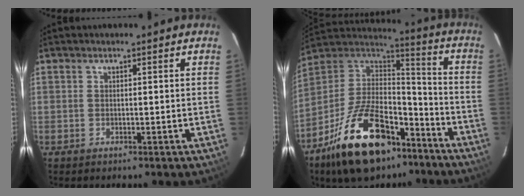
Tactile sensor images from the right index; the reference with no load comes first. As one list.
[{"total": 25.2, "force": [-15.0, 12.7, 15.7], "torque": [-0.308, 0.010, -0.239]}]